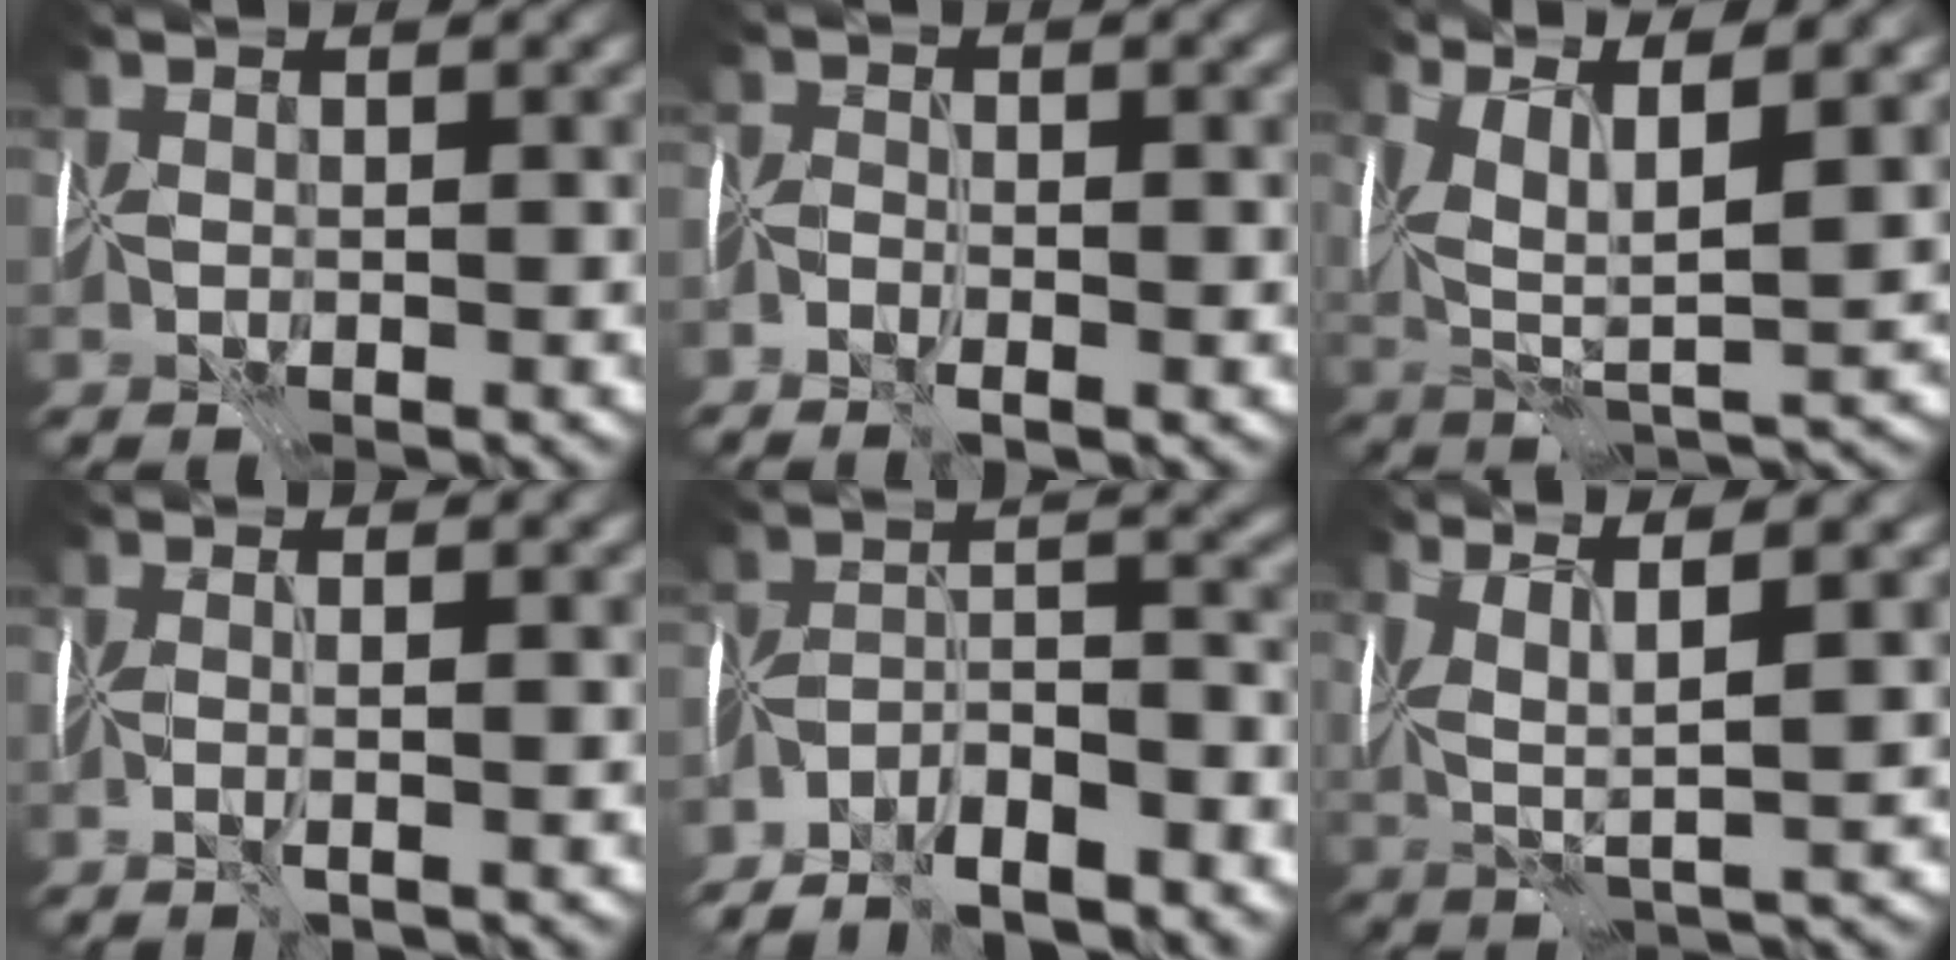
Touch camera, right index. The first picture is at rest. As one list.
[{"total": 1.9, "force": [-1.6, 0.4, 1.0], "torque": [-0.014, 0.002, -0.034]}, {"total": 7.7, "force": [3.5, 2.0, 6.5], "torque": [-0.130, 0.002, 0.064]}, {"total": 1.2, "force": [-0.5, -0.2, 1.1], "torque": [0.001, 0.003, -0.016]}, {"total": 7.8, "force": [-6.8, 1.7, 3.5], "torque": [-0.046, 0.003, -0.124]}, {"total": 4.3, "force": [1.5, 0.2, 4.0], "torque": [-0.079, 0.000, 0.031]}]